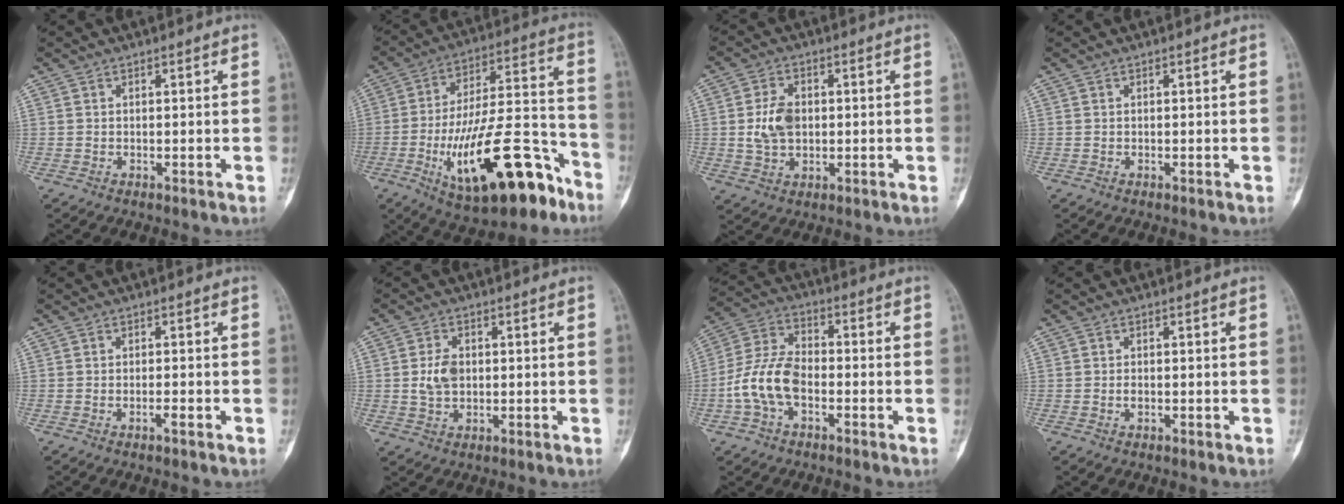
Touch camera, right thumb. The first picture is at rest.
{"total": 25.6, "force": [-11.9, 9.9, 20.4], "torque": [-0.321, 0.070, -0.177]}
{"total": 7.1, "force": [0.3, 4.9, 5.1], "torque": [-0.086, 0.005, 0.006]}
{"total": 0.0}
{"total": 1.5, "force": [-0.8, 0.3, 1.3], "torque": [-0.024, 0.003, -0.014]}
{"total": 5.1, "force": [0.2, 3.5, 3.6], "torque": [-0.060, 0.003, 0.003]}
{"total": 10.8, "force": [-3.1, 6.4, 8.0], "torque": [-0.164, 0.035, -0.067]}
{"total": 1.1, "force": [-0.3, 0.7, 0.8], "torque": [-0.015, 0.001, -0.006]}